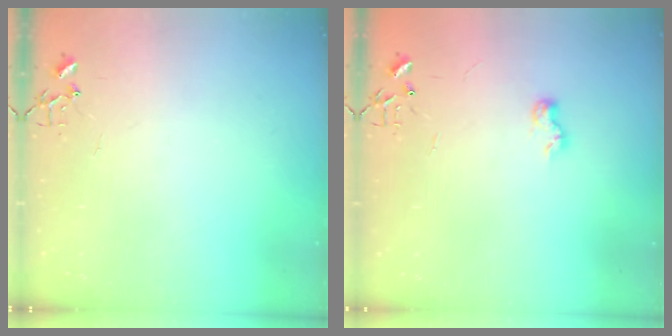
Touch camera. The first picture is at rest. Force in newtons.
{"total": 6.4, "press": 6.4, "slide": 0.3}